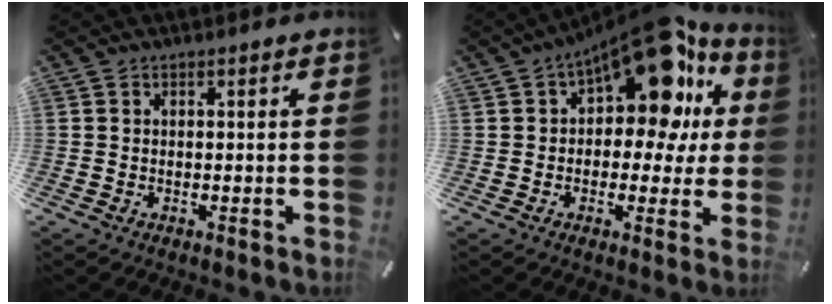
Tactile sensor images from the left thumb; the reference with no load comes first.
{"total": 18.2, "force": [9.1, 9.3, 12.7], "torque": [-0.174, -0.062, 0.153]}